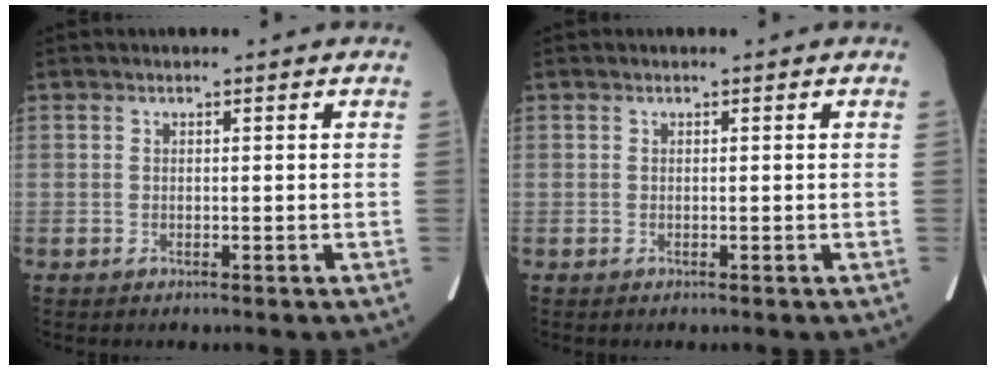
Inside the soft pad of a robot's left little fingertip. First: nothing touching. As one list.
[{"total": 0.0}]